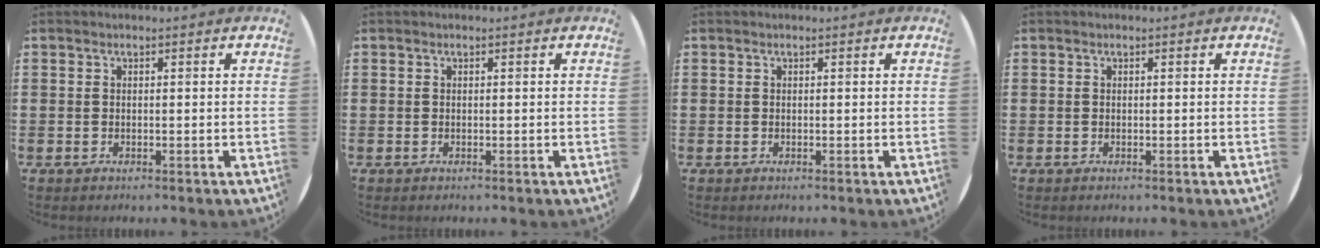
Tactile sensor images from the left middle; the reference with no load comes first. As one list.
[{"total": 0.0}, {"total": 0.0}, {"total": 0.0}]